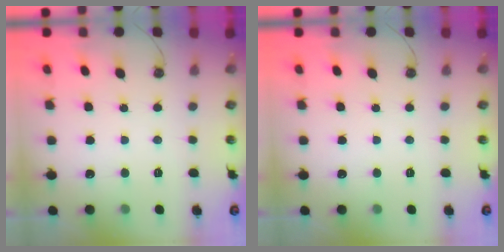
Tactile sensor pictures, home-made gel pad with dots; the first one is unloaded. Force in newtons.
{"total": 0.0}